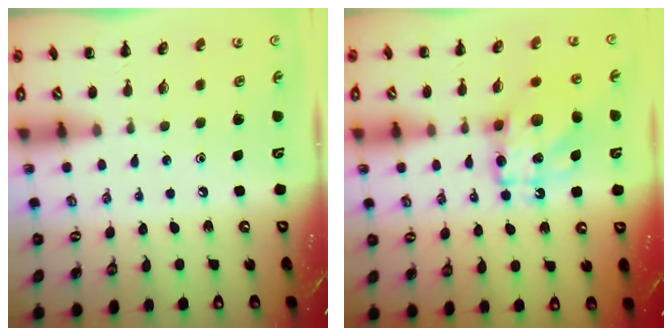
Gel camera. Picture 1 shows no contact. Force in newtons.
{"total": 12.6, "press": 12.6, "slide": 1.2}